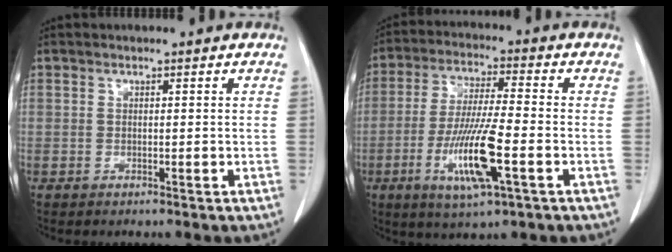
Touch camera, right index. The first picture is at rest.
{"total": 13.7, "force": [-4.4, 0.5, 13.0], "torque": [-0.264, -0.021, -0.083]}